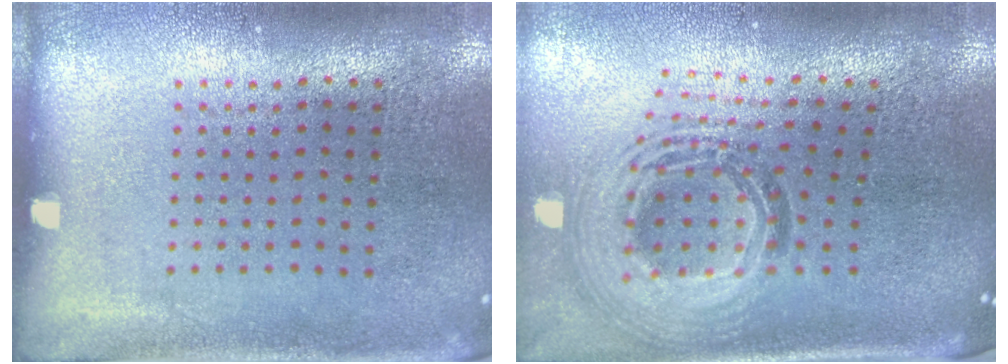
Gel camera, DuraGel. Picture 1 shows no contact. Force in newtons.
{"total": 1.9, "press": 1.6, "slide": 1.0}